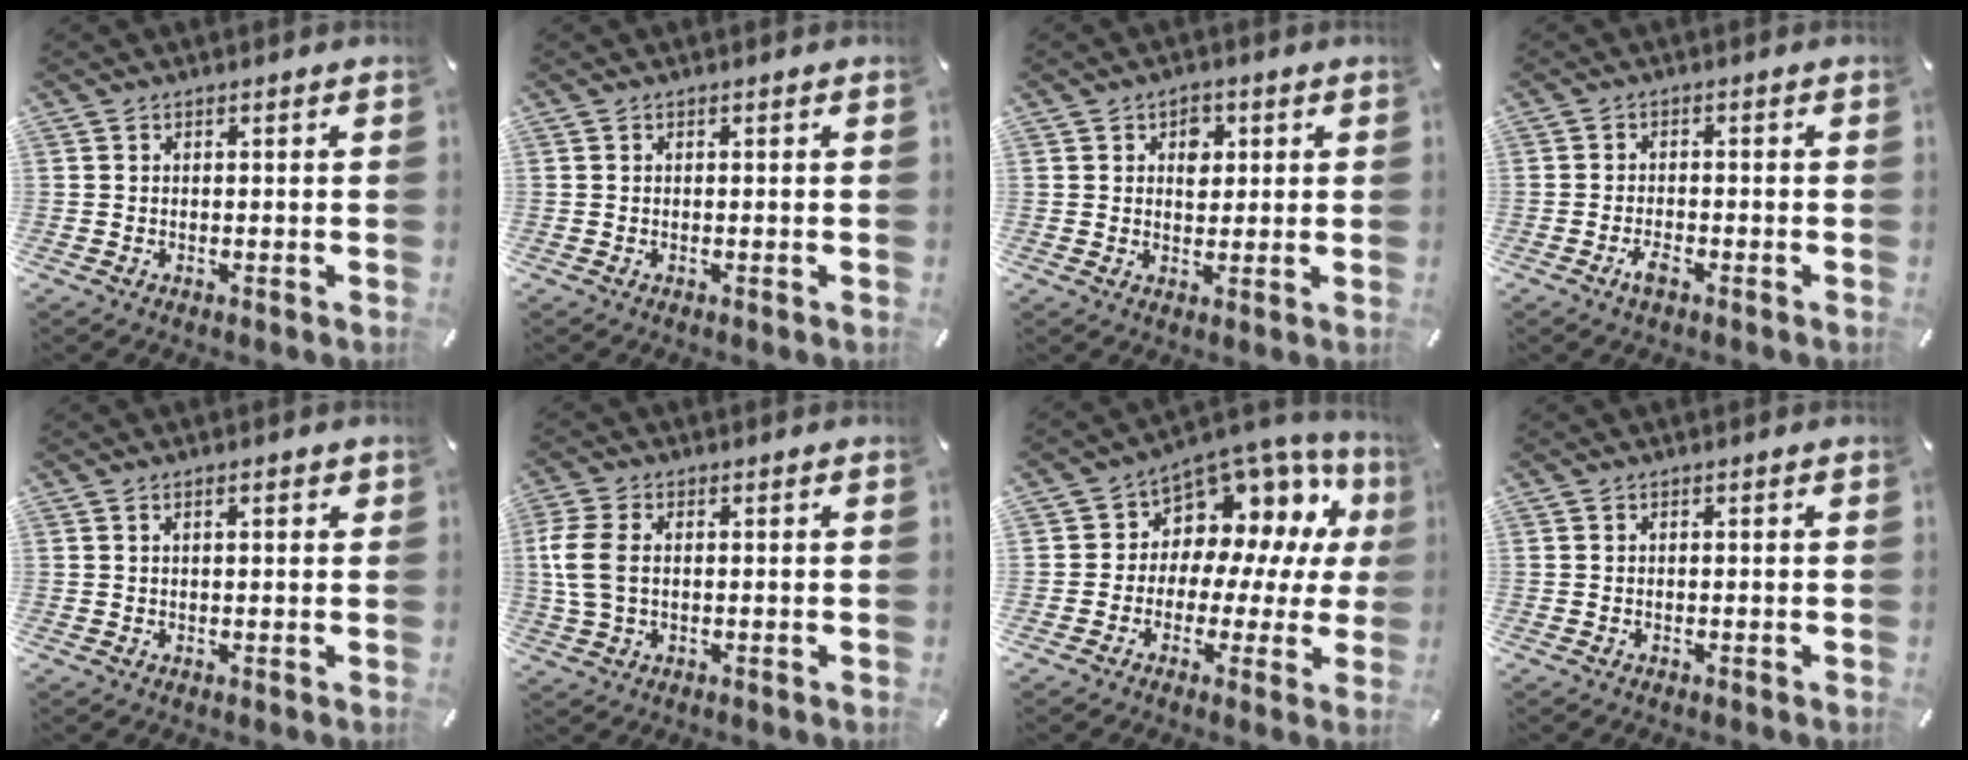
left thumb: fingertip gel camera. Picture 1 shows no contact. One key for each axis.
{"total": 0.0}
{"total": 4.3, "fx": 1.2, "fy": 3.3, "fz": 2.5, "tx": -0.014, "ty": -0.009, "tz": 0.010}
{"total": 2.9, "fx": -1.7, "fy": 1.2, "fz": 2.0, "tx": -0.046, "ty": 0.002, "tz": -0.036}
{"total": 1.8, "fx": 0.6, "fy": 0.6, "fz": 1.6, "tx": -0.033, "ty": 0.004, "tz": 0.009}
{"total": 7.2, "fx": 0.5, "fy": 4.8, "fz": 5.4, "tx": -0.140, "ty": -0.002, "tz": 0.003}
{"total": 8.4, "fx": 4.5, "fy": 6.4, "fz": 2.9, "tx": -0.060, "ty": -0.057, "tz": 0.084}
{"total": 0.0}